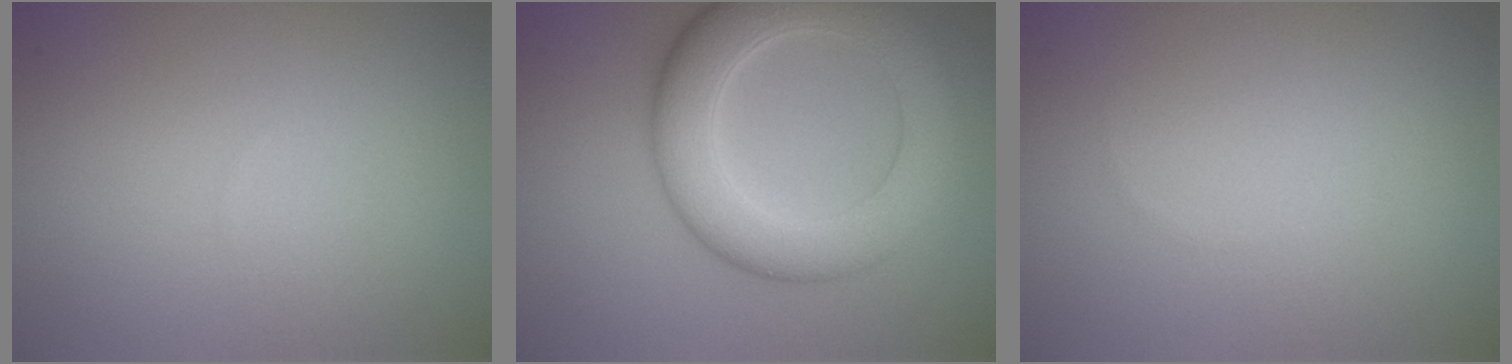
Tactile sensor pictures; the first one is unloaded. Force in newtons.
{"total": 7.9, "press": 7.9, "slide": 0.3}
{"total": 0.0}